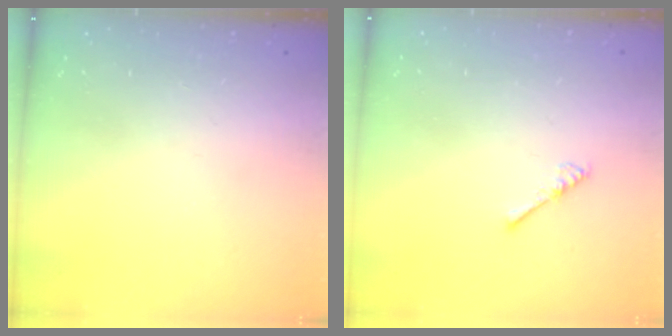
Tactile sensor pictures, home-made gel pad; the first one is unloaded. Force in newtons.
{"total": 1.8, "press": 1.7, "slide": 0.4}